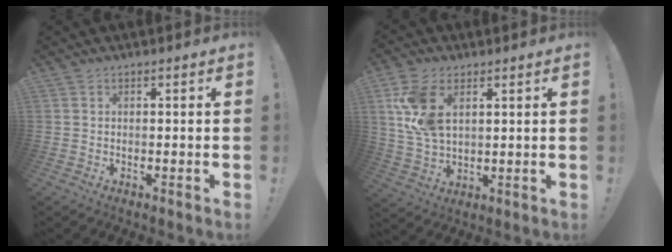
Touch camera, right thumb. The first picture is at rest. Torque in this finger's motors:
{"motor_torque": [1.44, 1.64, 0.53, 0.52, 0.13]}